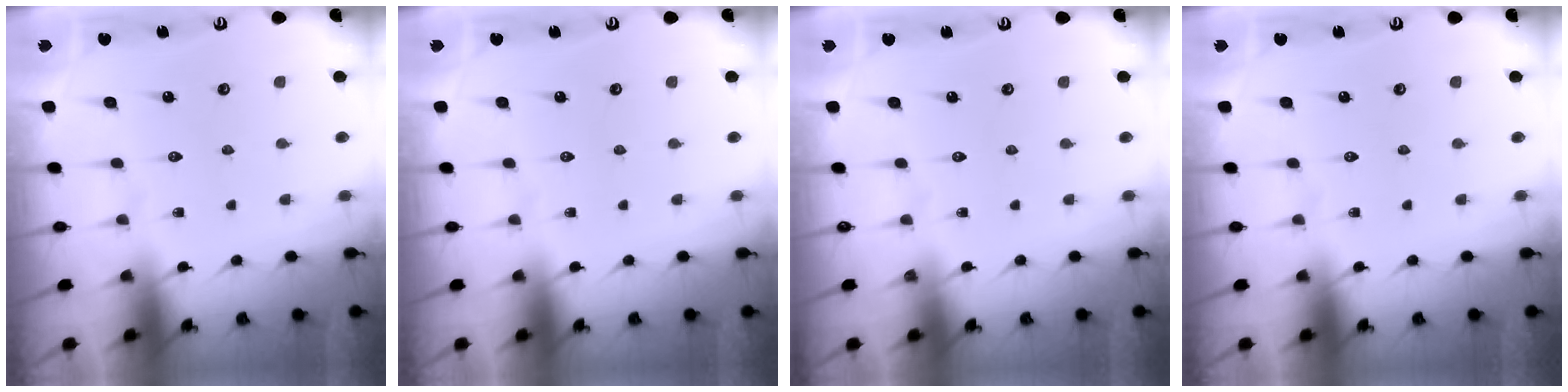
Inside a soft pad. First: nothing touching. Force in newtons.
{"total": 0.0}
{"total": 0.0}
{"total": 0.0}